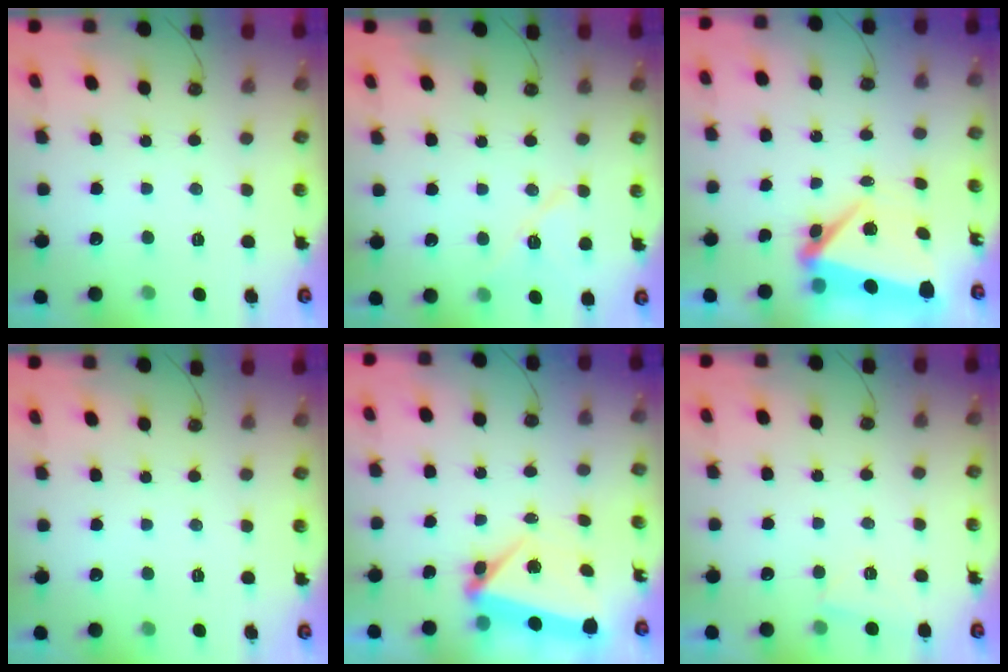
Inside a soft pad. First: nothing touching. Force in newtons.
{"total": 10.4, "press": 10.3, "slide": 1.1}
{"total": 6.3, "press": 6.2, "slide": 0.7}
{"total": 0.0}
{"total": 6.4, "press": 6.1, "slide": 1.8}
{"total": 2.1, "press": 1.9, "slide": 0.9}